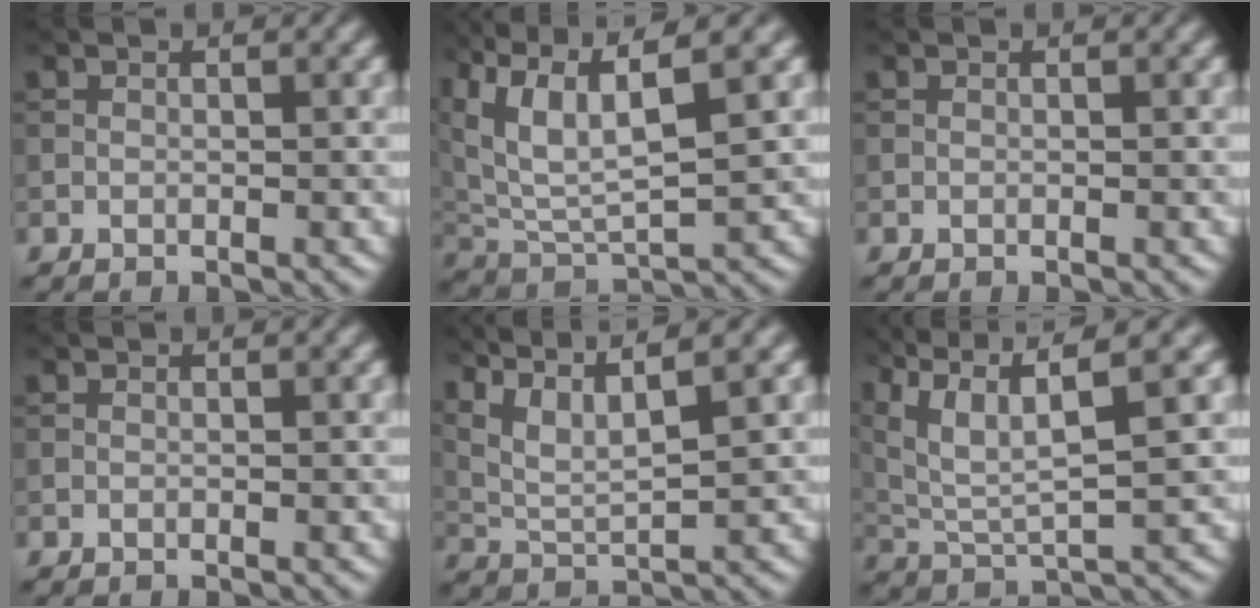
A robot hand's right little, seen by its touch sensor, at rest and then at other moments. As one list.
[{"total": 10.0, "force": [4.9, 4.1, 7.7], "torque": [-0.161, 0.013, 0.091]}, {"total": 0.0}, {"total": 0.0}, {"total": 7.3, "force": [5.1, 1.6, 4.9], "torque": [-0.102, 0.022, 0.078]}, {"total": 10.3, "force": [5.8, 3.3, 7.9], "torque": [-0.175, 0.023, 0.097]}]